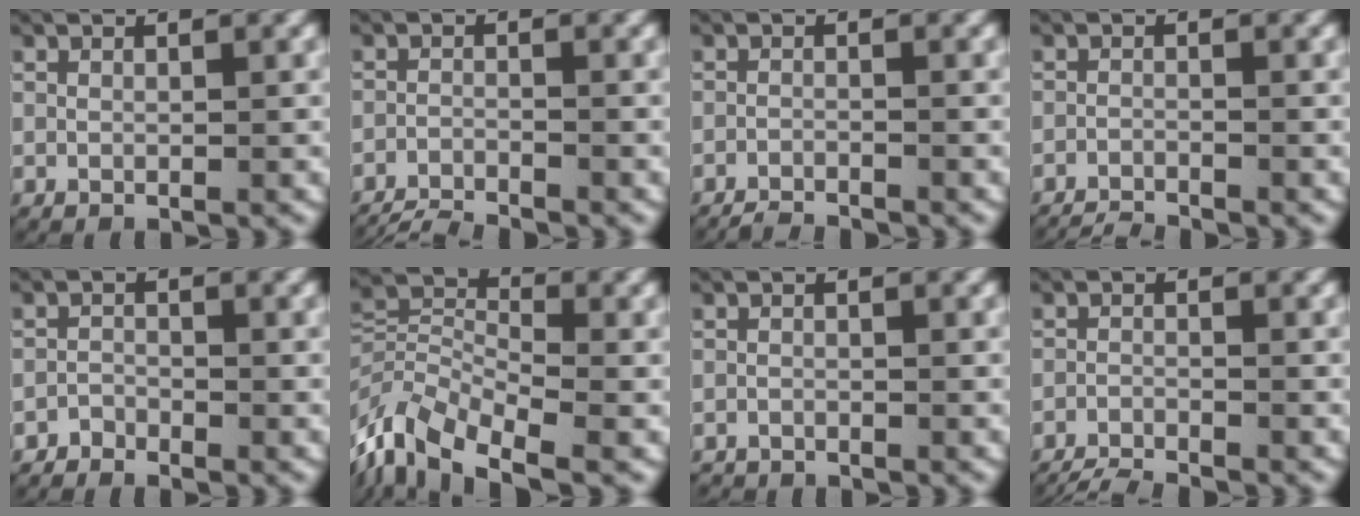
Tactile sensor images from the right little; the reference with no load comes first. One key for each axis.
{"total": 4.4, "fx": -4.3, "fy": 1.1, "fz": 0.6, "tx": -0.016, "ty": -0.017, "tz": -0.068}
{"total": 2.8, "fx": -2.7, "fy": 0.5, "fz": 0.2, "tx": -0.006, "ty": -0.011, "tz": -0.044}
{"total": 3.2, "fx": -3.1, "fy": 0.7, "fz": 0.3, "tx": -0.010, "ty": -0.014, "tz": -0.050}
{"total": 1.6, "fx": -1.5, "fy": 0.6, "fz": -0.2, "tx": -0.002, "ty": -0.008, "tz": -0.030}
{"total": 9.4, "fx": -4.3, "fy": 6.7, "fz": 5.1, "tx": -0.124, "ty": -0.044, "tz": -0.063}
{"total": 1.1, "fx": -1.0, "fy": 0.2, "fz": -0.2, "tx": 0.001, "ty": -0.008, "tz": -0.017}
{"total": 5.1, "fx": -4.8, "fy": 1.3, "fz": 0.8, "tx": -0.017, "ty": -0.020, "tz": -0.075}